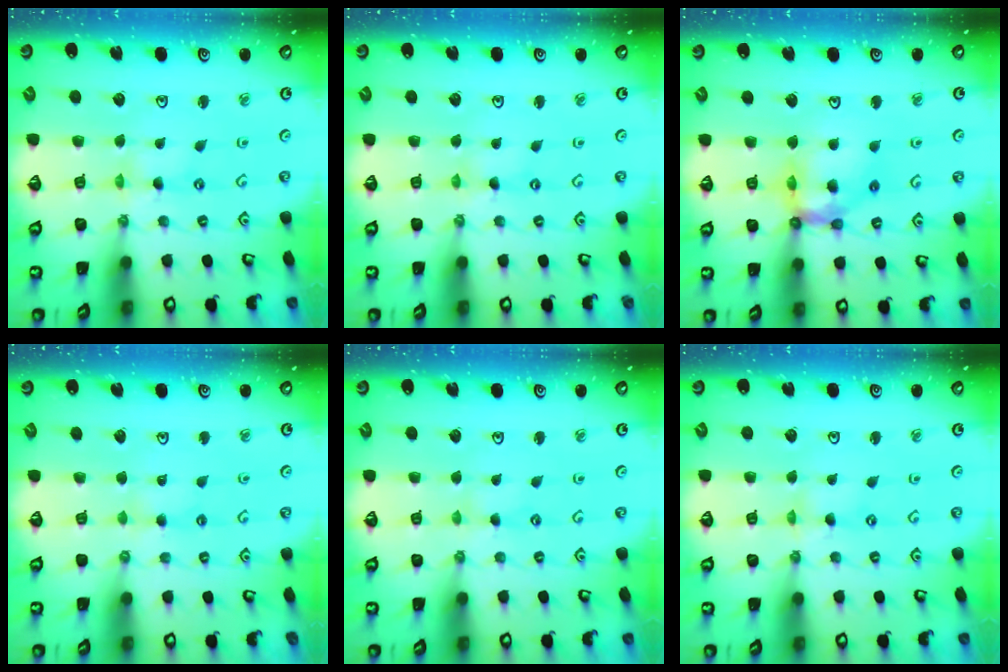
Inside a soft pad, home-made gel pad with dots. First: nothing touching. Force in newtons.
{"total": 0.0}
{"total": 12.5, "press": 12.4, "slide": 1.7}
{"total": 2.5, "press": 2.5, "slide": 0.2}
{"total": 0.8, "press": 0.8, "slide": 0.2}
{"total": 0.0}